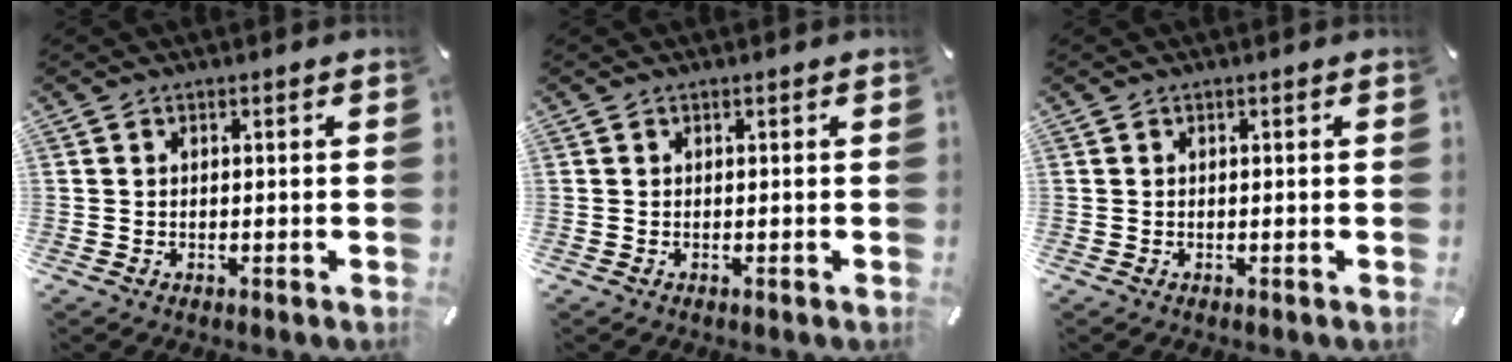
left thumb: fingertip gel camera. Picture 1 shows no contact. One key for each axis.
{"total": 0.0}
{"total": 0.0}